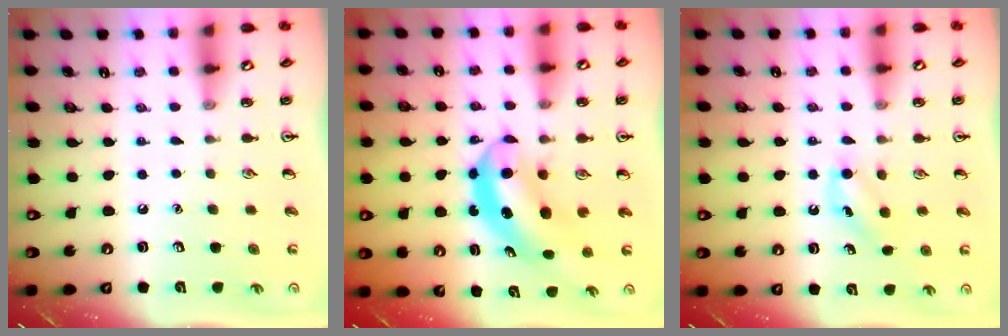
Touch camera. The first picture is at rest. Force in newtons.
{"total": 5.4, "press": 5.3, "slide": 1.1}
{"total": 5.3, "press": 5.0, "slide": 1.7}